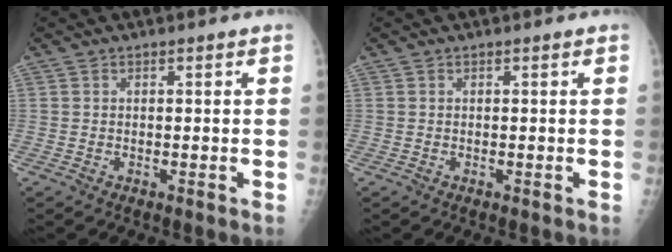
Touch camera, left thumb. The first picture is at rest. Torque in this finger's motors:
{"motor_torque": [0.00, 0.00, 0.04, 0.03, 0.00]}